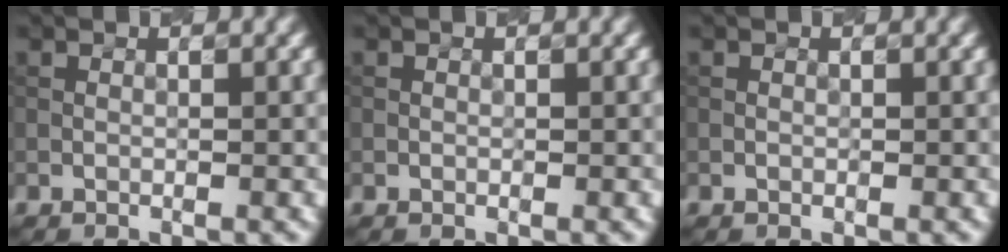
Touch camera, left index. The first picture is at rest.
{"total": 0.0}
{"total": 0.0}